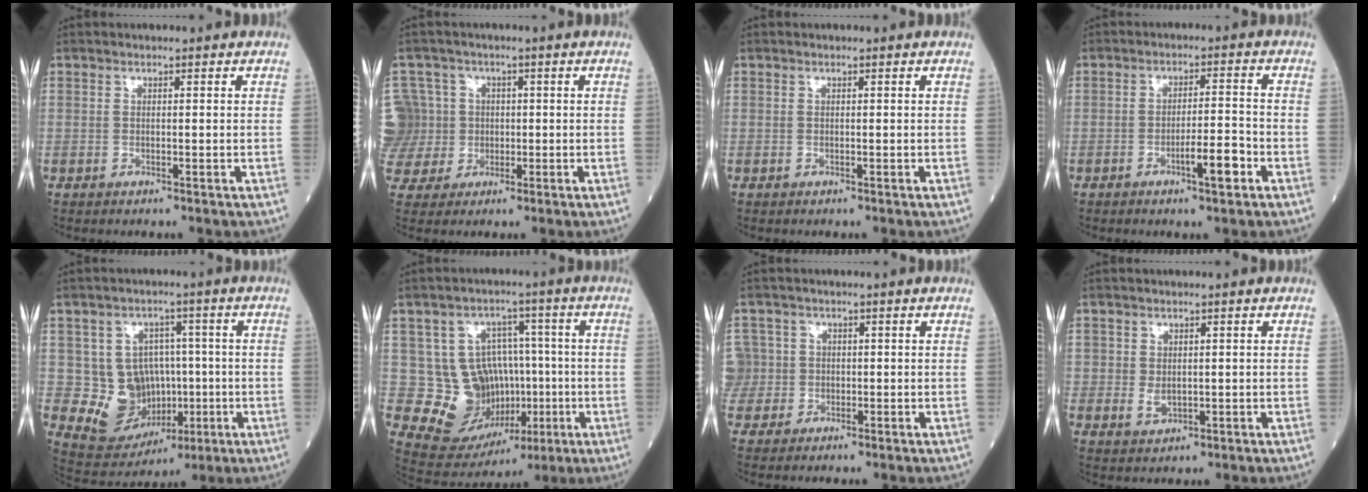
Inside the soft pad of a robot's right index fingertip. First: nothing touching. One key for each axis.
{"total": 11.3, "fx": 0.2, "fy": 11.1, "fz": 2.2, "tx": -0.088, "ty": 0.044, "tz": 0.025}
{"total": 0.0}
{"total": 5.0, "fx": -2.4, "fy": 0.5, "fz": 4.4, "tx": -0.066, "ty": 0.000, "tz": -0.041}
{"total": 9.7, "fx": -0.6, "fy": 8.3, "fz": 5.1, "tx": -0.086, "ty": 0.024, "tz": 0.017}
{"total": 11.4, "fx": -0.9, "fy": 9.7, "fz": 6.0, "tx": -0.099, "ty": 0.033, "tz": 0.013}
{"total": 4.6, "fx": -0.2, "fy": 4.6, "fz": -0.3, "tx": 0.006, "ty": 0.027, "tz": -0.004}
{"total": 2.1, "fx": 0.1, "fy": 1.7, "fz": 1.1, "tx": -0.019, "ty": -0.003, "tz": 0.008}